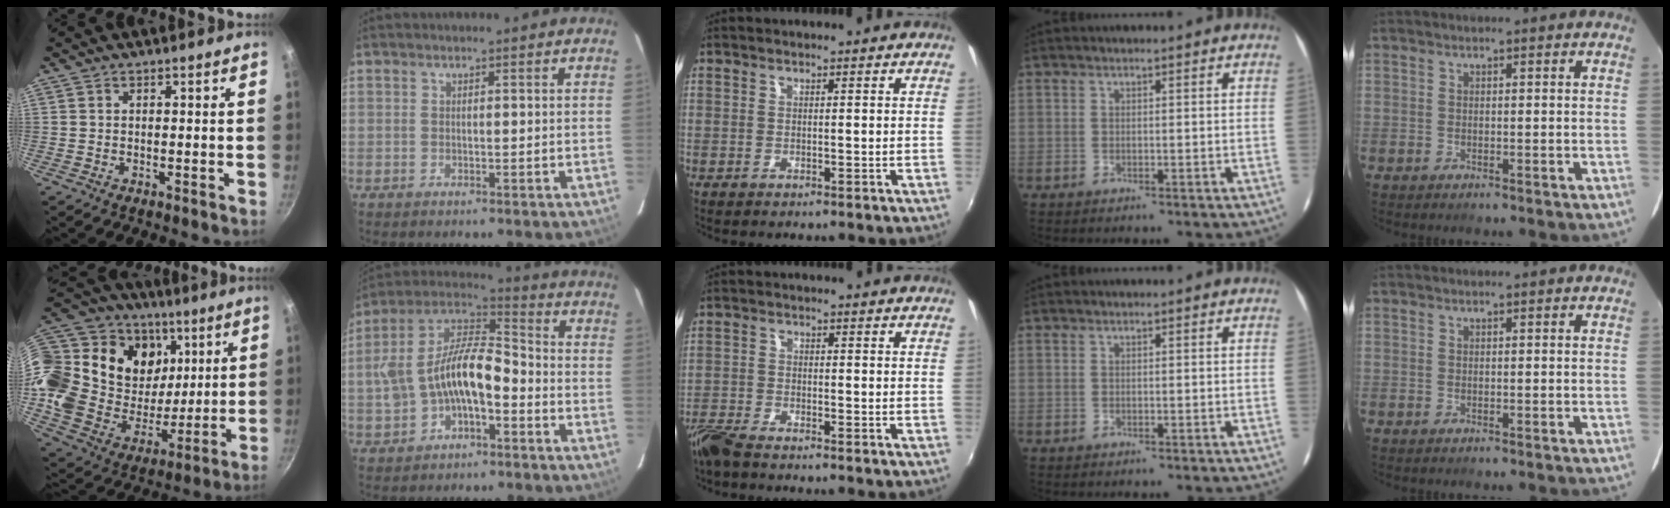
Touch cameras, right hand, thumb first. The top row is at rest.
{"thumb": {"total": 30.3, "force": [12.8, 20.5, 18.3], "torque": [-0.320, -0.045, 0.224]}, "index": {"total": 13.8, "force": [-3.7, 7.1, 11.2], "torque": [-0.228, 0.018, -0.062]}, "middle": {"total": 4.8, "force": [-4.3, 0.7, 2.1], "torque": [-0.059, -0.017, -0.086]}}